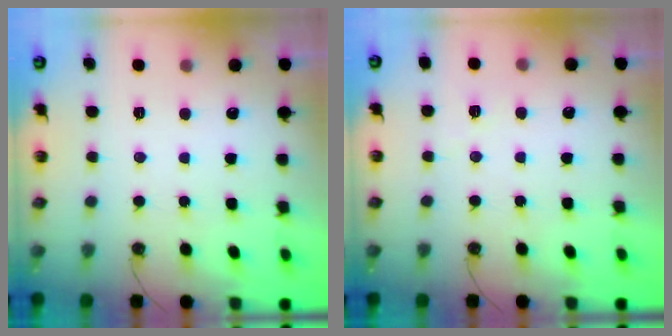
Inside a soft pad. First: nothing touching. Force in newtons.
{"total": 3.6, "press": 3.1, "slide": 1.9}